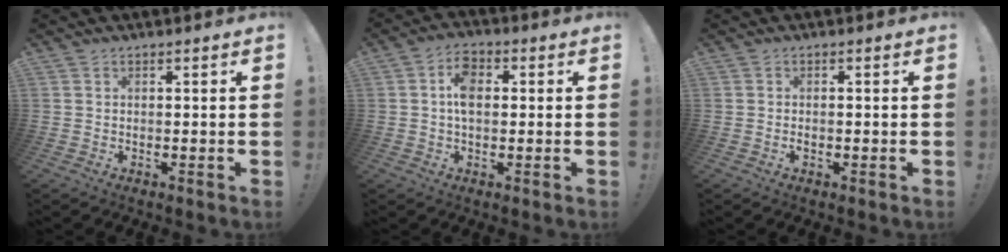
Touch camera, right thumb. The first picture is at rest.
{"total": 7.2, "force": [0.8, 4.5, 5.5], "torque": [-0.081, 0.008, 0.014]}
{"total": 0.9, "force": [-0.7, 0.2, 0.6], "torque": [-0.008, -0.001, -0.014]}